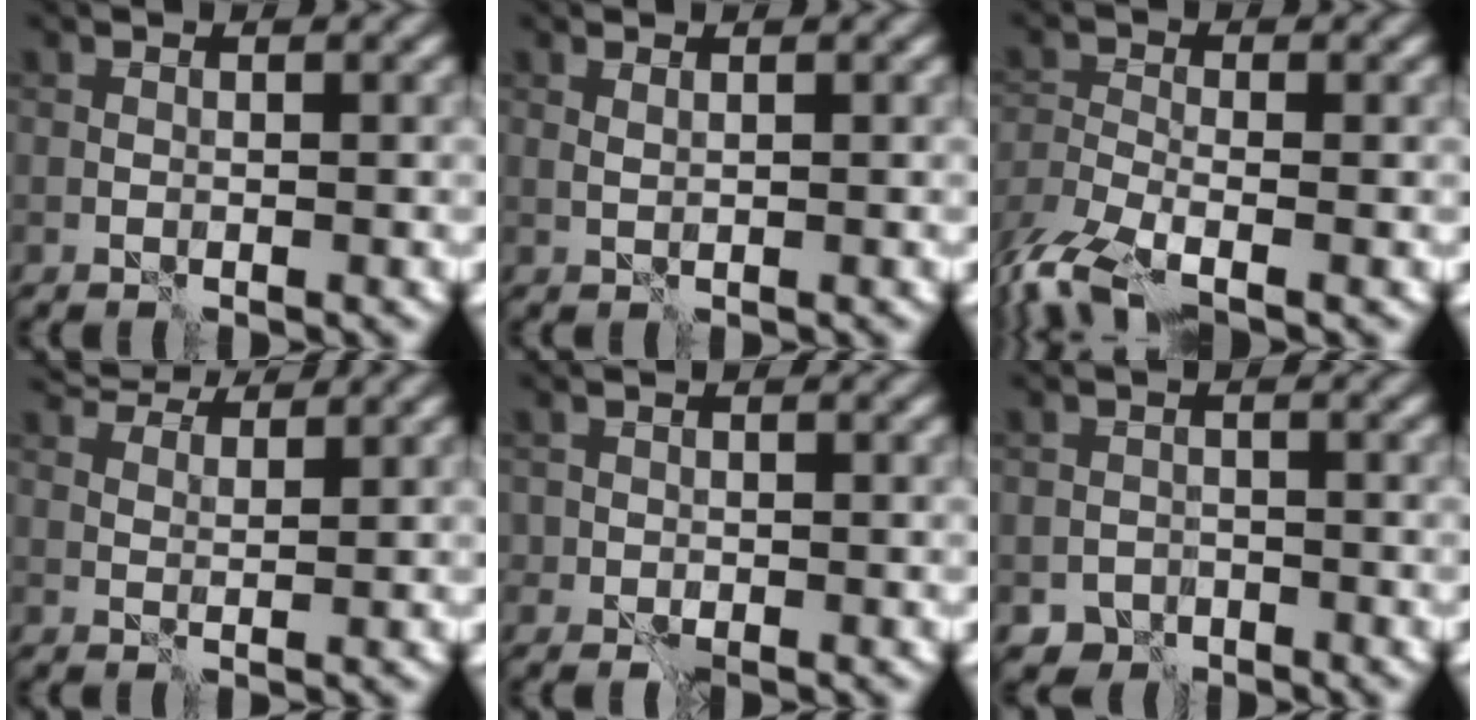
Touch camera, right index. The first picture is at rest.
{"total": 0.6, "force": [0.4, 0.1, 0.4], "torque": [-0.013, -0.001, 0.006]}
{"total": 5.7, "force": [-4.0, 1.9, 3.5], "torque": [-0.081, -0.016, -0.091]}
{"total": 5.9, "force": [5.1, 1.8, 2.5], "torque": [-0.067, -0.001, 0.096]}
{"total": 0.6, "force": [-0.1, 0.6, 0.0], "torque": [0.006, -0.003, -0.006]}
{"total": 2.5, "force": [-1.9, 1.6, 0.2], "torque": [0.006, 0.003, -0.032]}